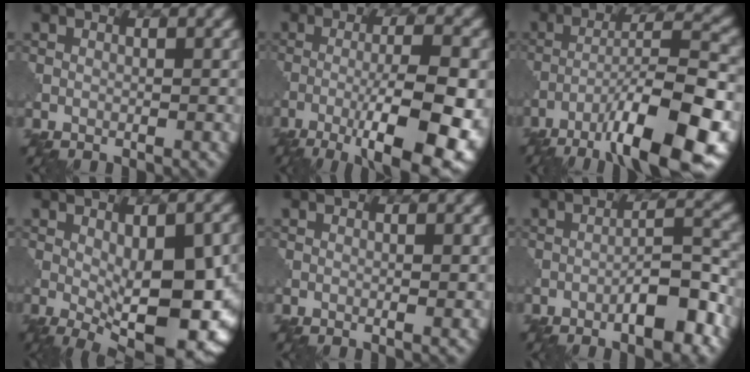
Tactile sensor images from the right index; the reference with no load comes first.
{"total": 11.4, "force": [-4.7, 2.9, 10.0], "torque": [-0.156, -0.009, -0.071]}
{"total": 11.1, "force": [-6.6, 1.9, 8.7], "torque": [-0.138, 0.017, -0.110]}
{"total": 10.3, "force": [-1.9, 3.7, 9.5], "torque": [-0.154, -0.015, -0.023]}
{"total": 0.6, "force": [0.0, 0.1, 0.6], "torque": [-0.010, -0.002, -0.001]}
{"total": 5.3, "force": [-2.8, 1.2, 4.3], "torque": [-0.060, 0.013, -0.045]}